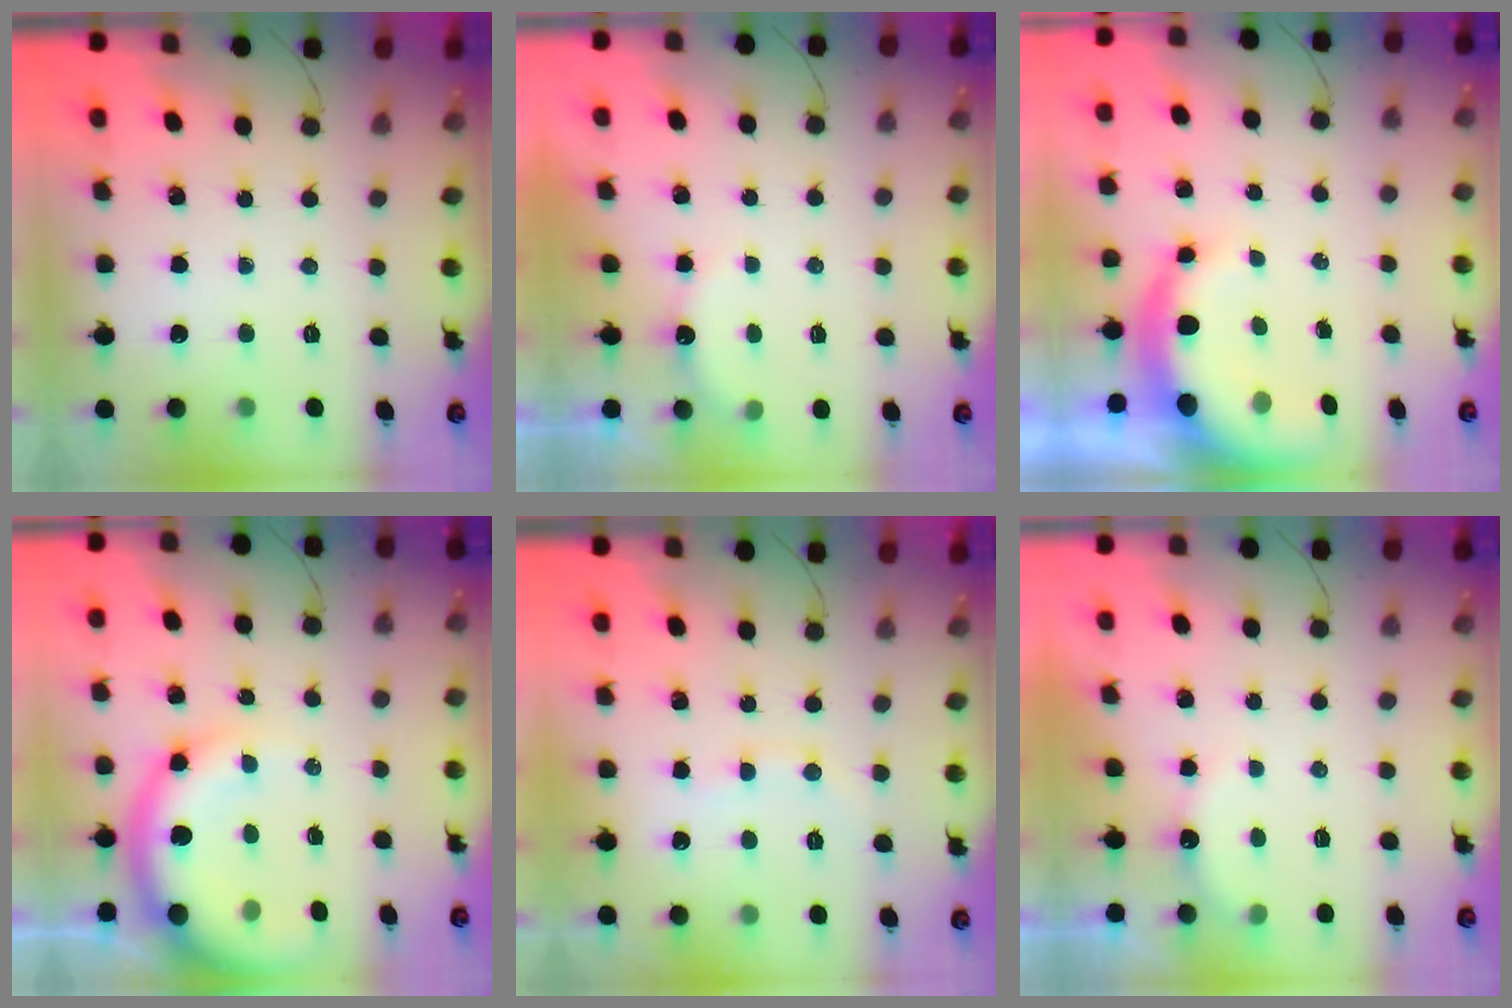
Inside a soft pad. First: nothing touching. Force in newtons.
{"total": 4.6, "press": 4.5, "slide": 1.0}
{"total": 8.6, "press": 8.5, "slide": 1.2}
{"total": 14.5, "press": 14.3, "slide": 2.8}
{"total": 7.2, "press": 7.1, "slide": 1.2}
{"total": 4.6, "press": 4.5, "slide": 1.0}